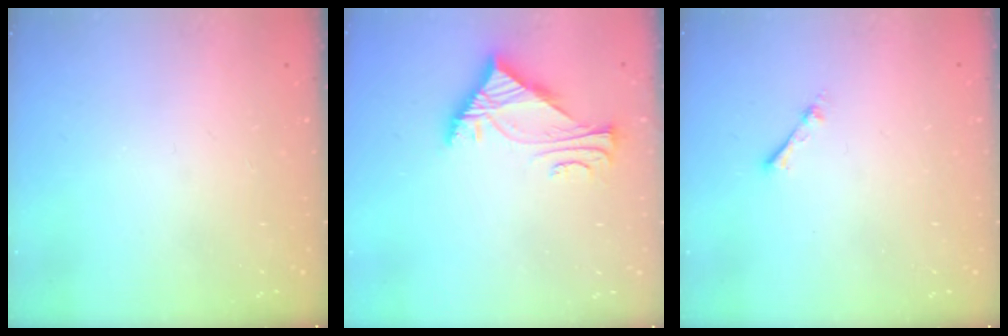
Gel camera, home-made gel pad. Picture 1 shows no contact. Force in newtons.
{"total": 5.8, "press": 5.7, "slide": 0.8}
{"total": 1.9, "press": 1.9, "slide": 0.3}